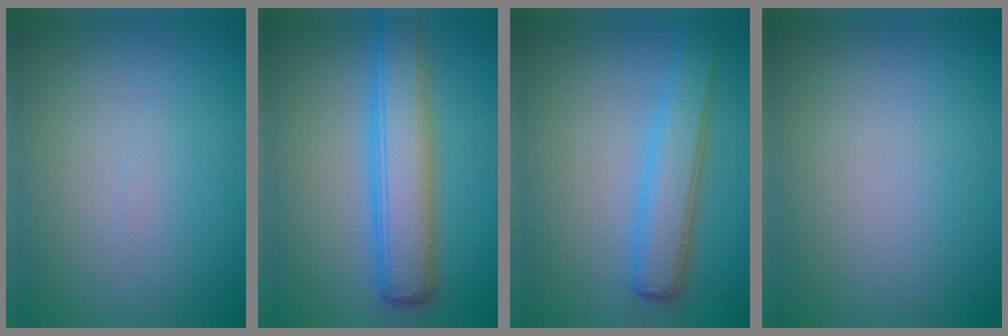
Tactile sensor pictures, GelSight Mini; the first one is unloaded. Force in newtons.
{"total": 5.6, "press": 5.6, "slide": 0.1}
{"total": 4.0, "press": 4.0, "slide": 0.0}
{"total": 0.0}